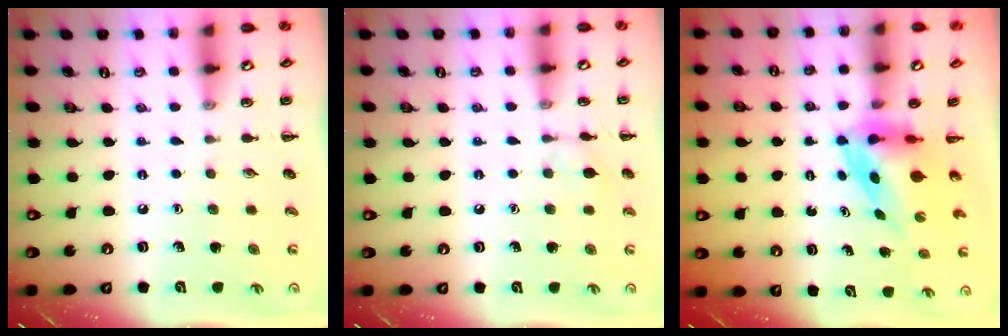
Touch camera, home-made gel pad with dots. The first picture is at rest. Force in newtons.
{"total": 6.5, "press": 6.1, "slide": 2.2}
{"total": 3.9, "press": 3.8, "slide": 1.0}